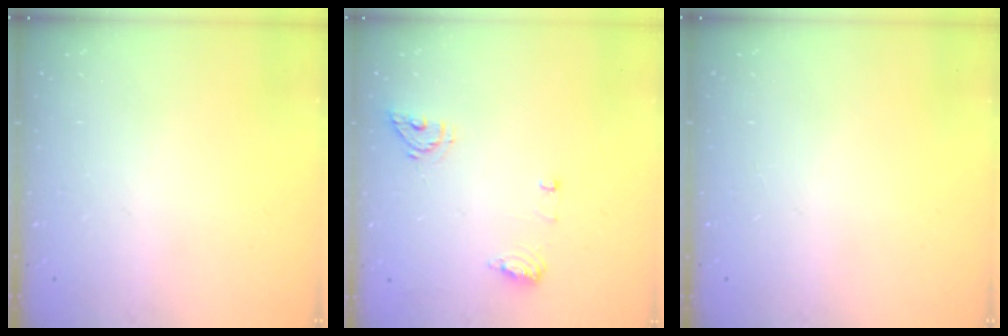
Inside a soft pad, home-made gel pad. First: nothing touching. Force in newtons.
{"total": 6.9, "press": 6.7, "slide": 1.7}
{"total": 0.0}